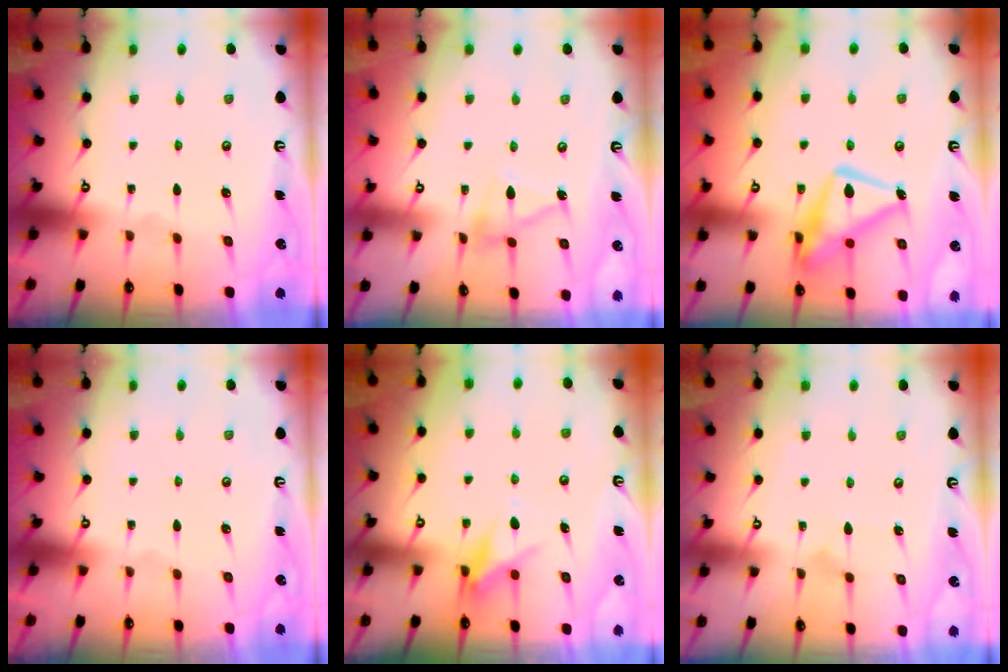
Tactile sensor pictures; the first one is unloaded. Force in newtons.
{"total": 9.3, "press": 9.3, "slide": 0.8}
{"total": 16.6, "press": 16.5, "slide": 1.5}
{"total": 0.0}
{"total": 6.8, "press": 6.7, "slide": 0.7}
{"total": 6.1, "press": 6.1, "slide": 0.4}